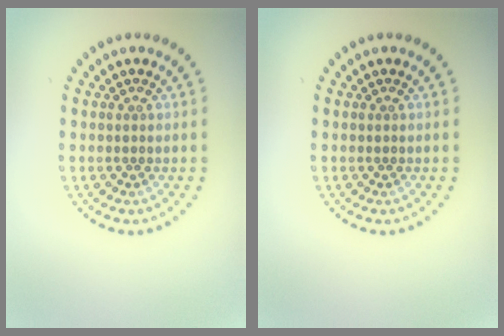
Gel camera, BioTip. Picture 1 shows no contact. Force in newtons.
{"total": 0.0}